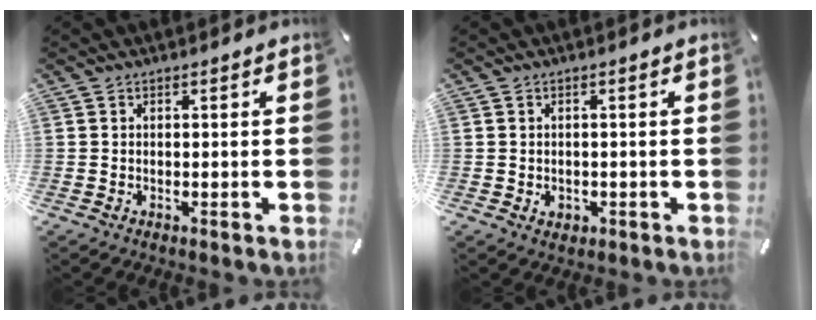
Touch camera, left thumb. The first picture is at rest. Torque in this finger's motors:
{"motor_torque": [-0.01, 0.01, -0.01, 0.03, -0.01]}